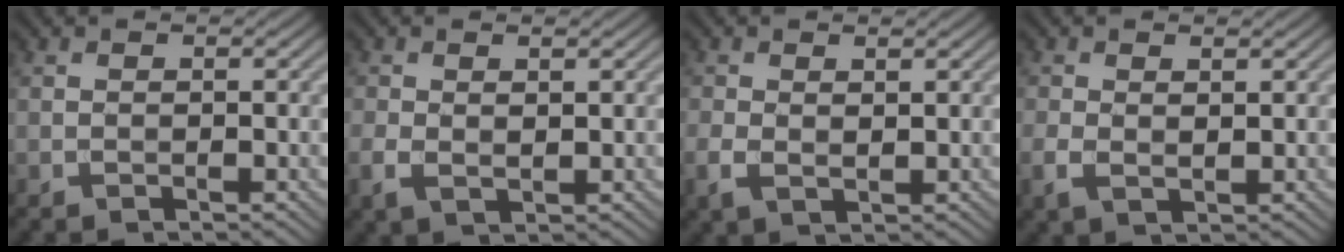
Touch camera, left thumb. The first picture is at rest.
{"total": 2.5, "force": [0.3, 1.1, 2.2], "torque": [-0.050, -0.002, 0.008]}
{"total": 2.6, "force": [0.4, 1.3, 2.2], "torque": [-0.053, -0.003, 0.008]}
{"total": 2.4, "force": [0.5, 1.1, 2.1], "torque": [-0.050, -0.002, 0.010]}